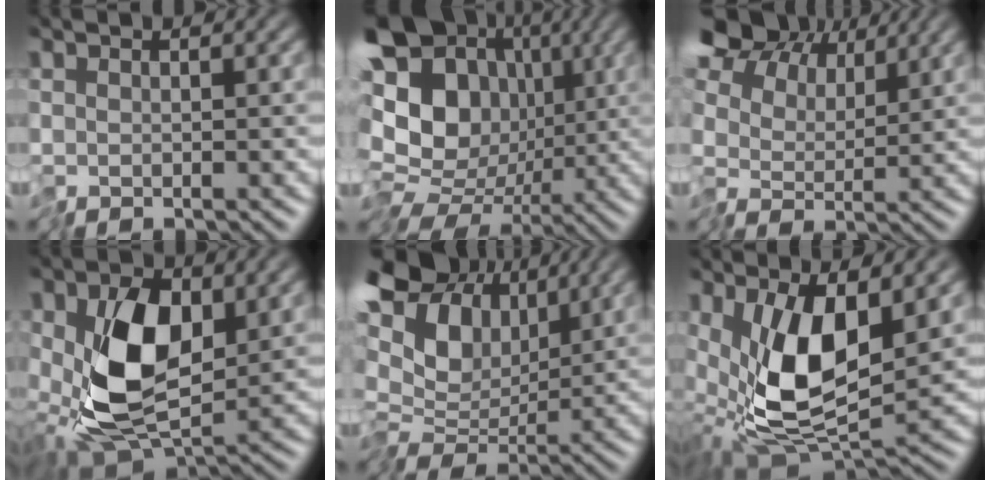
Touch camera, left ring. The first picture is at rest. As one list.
[{"total": 19.9, "force": [1.4, 17.0, 10.2], "torque": [-0.189, 0.029, -0.015]}, {"total": 11.0, "force": [5.2, 7.6, 6.0], "torque": [-0.144, 0.042, 0.071]}, {"total": 8.7, "force": [0.1, 4.8, 7.2], "torque": [-0.154, -0.017, 0.006]}, {"total": 12.2, "force": [2.4, 8.8, 8.2], "torque": [-0.133, 0.015, 0.047]}, {"total": 8.8, "force": [1.1, 3.5, 8.0], "torque": [-0.165, -0.016, 0.019]}]